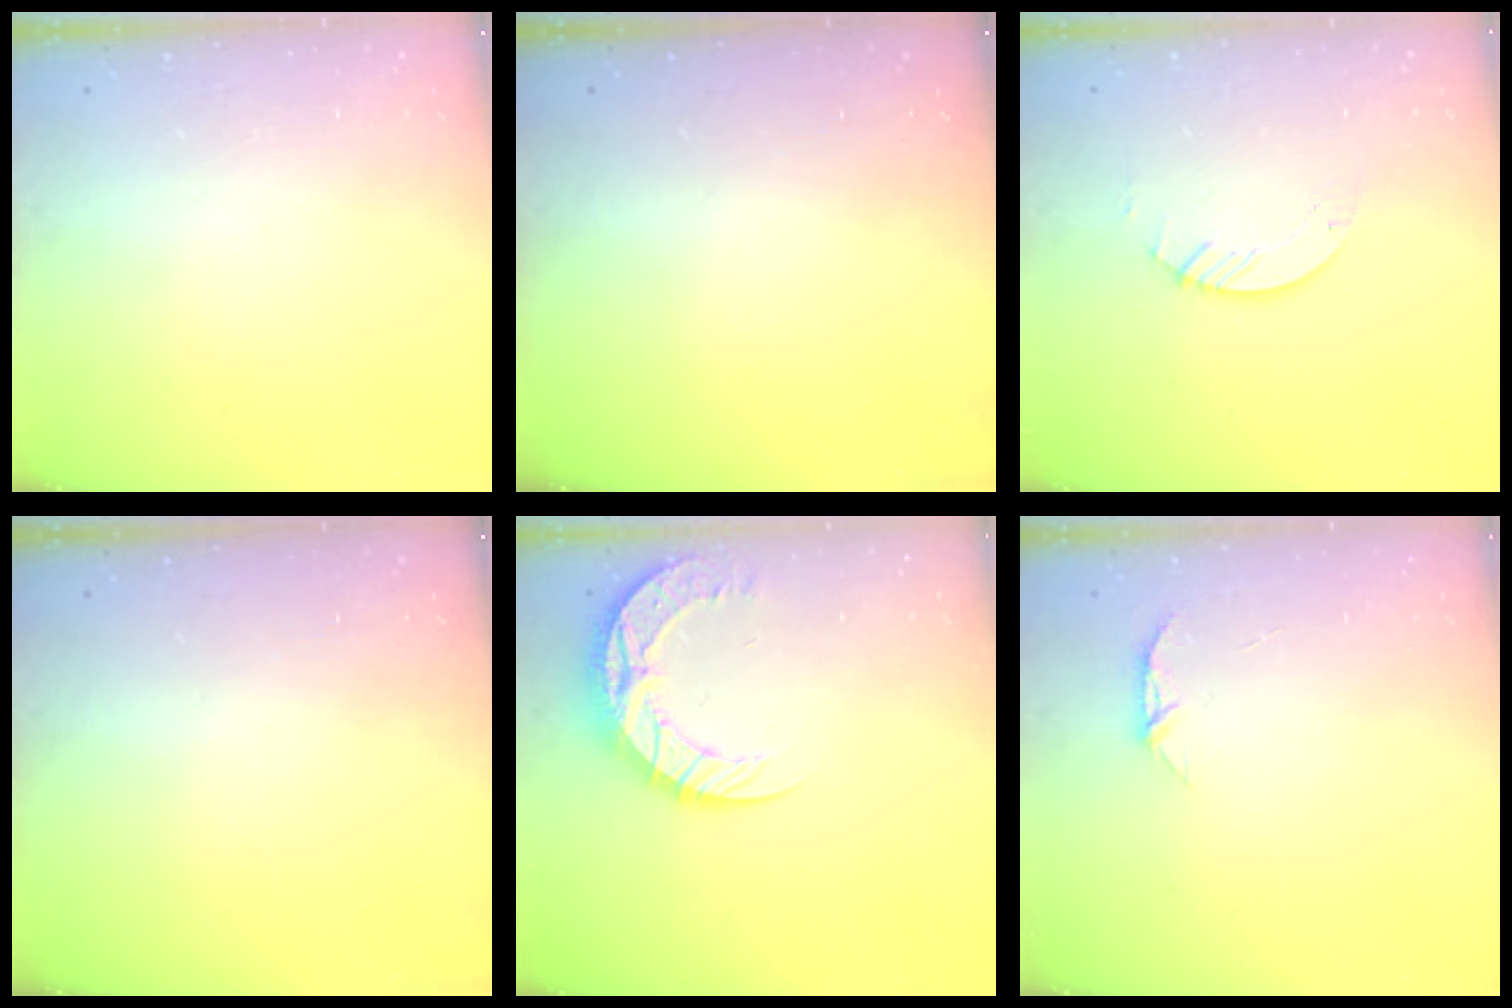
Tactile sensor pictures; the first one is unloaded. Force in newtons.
{"total": 0.0}
{"total": 2.9, "press": 2.9, "slide": 0.3}
{"total": 0.0}
{"total": 11.6, "press": 11.6, "slide": 0.9}
{"total": 4.6, "press": 4.5, "slide": 0.5}